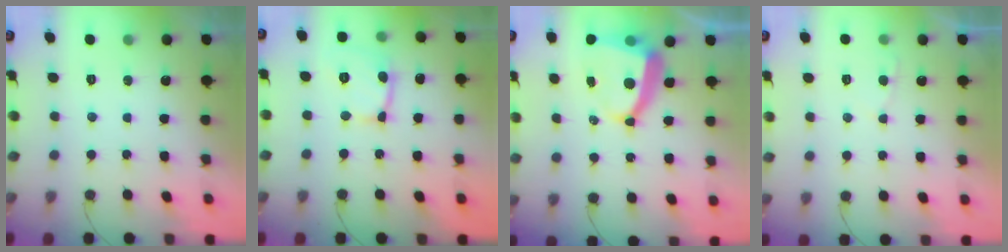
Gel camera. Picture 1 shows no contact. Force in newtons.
{"total": 11.4, "press": 11.4, "slide": 1.1}
{"total": 10.0, "press": 9.9, "slide": 1.5}
{"total": 2.5, "press": 2.5, "slide": 0.4}